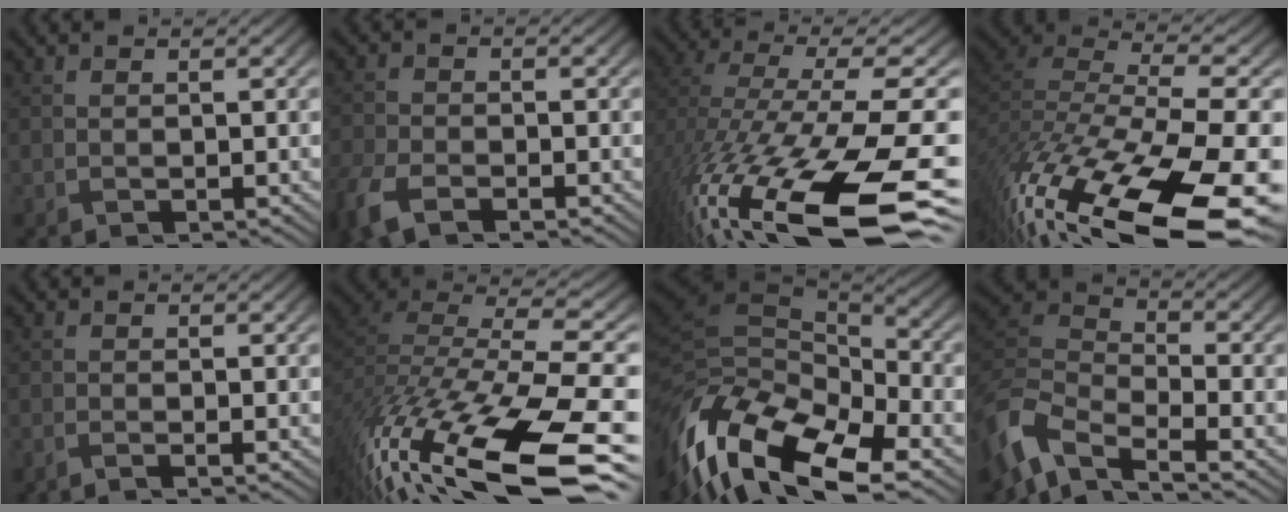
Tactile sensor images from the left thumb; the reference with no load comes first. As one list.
[{"total": 5.7, "force": [-3.9, 2.4, 3.4], "torque": [-0.083, -0.018, -0.087]}, {"total": 18.3, "force": [-7.4, 7.4, 15.0], "torque": [-0.332, -0.080, -0.086]}, {"total": 18.3, "force": [-11.1, 6.5, 13.1], "torque": [-0.285, -0.052, -0.159]}, {"total": 1.3, "force": [-1.1, 0.1, 0.7], "torque": [-0.012, -0.005, -0.027]}, {"total": 16.4, "force": [-8.9, 6.2, 12.3], "torque": [-0.282, -0.020, -0.151]}, {"total": 17.8, "force": [-10.5, 8.1, 11.9], "torque": [-0.296, -0.059, -0.158]}, {"total": 8.5, "force": [-5.9, 3.4, 5.1], "torque": [-0.123, -0.008, -0.138]}]